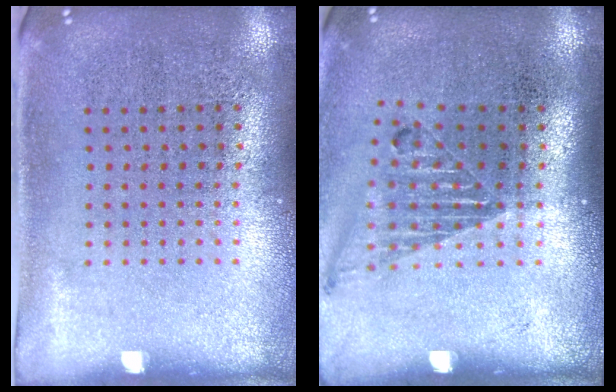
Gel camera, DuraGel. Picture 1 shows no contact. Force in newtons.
{"total": 1.2, "press": 1.1, "slide": 0.4}